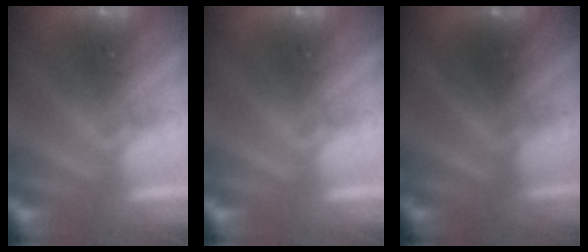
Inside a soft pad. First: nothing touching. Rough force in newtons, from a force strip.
{"total": 0.0}
{"total": 2.3}